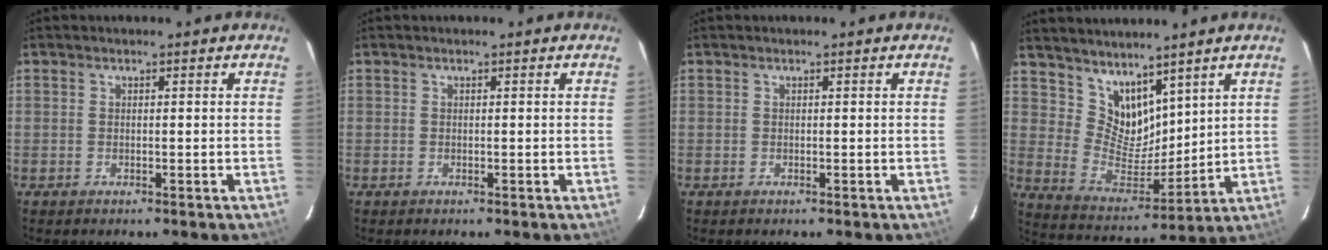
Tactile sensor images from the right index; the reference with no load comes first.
{"total": 0.0}
{"total": 0.0}
{"total": 10.5, "force": [7.8, 5.7, 4.2], "torque": [-0.075, -0.007, 0.164]}